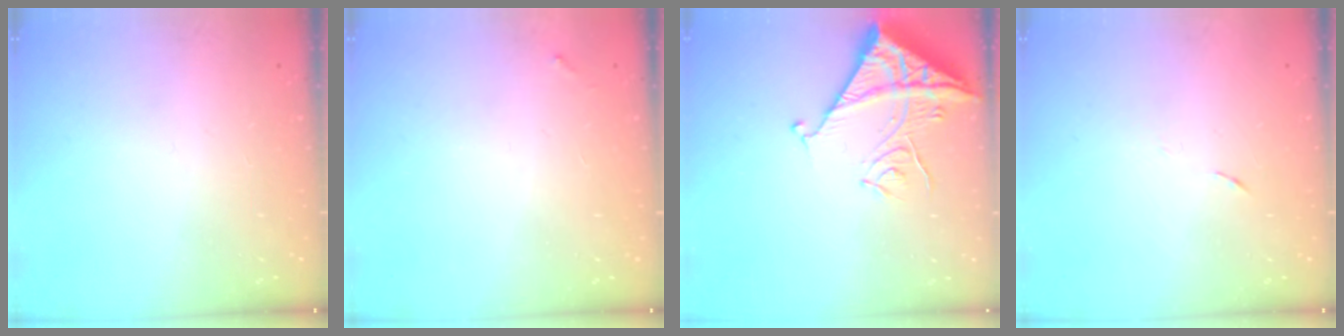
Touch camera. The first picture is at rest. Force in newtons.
{"total": 3.7, "press": 3.7, "slide": 0.2}
{"total": 13.7, "press": 13.6, "slide": 1.1}
{"total": 4.0, "press": 3.6, "slide": 1.7}